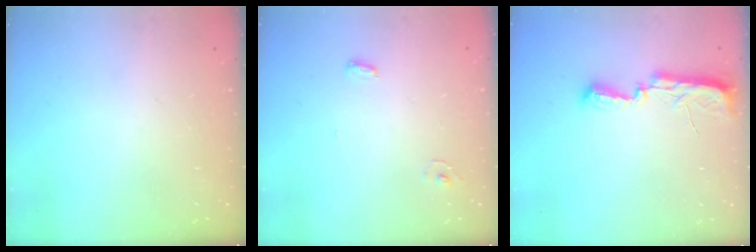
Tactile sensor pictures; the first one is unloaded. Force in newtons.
{"total": 4.4, "press": 3.9, "slide": 2.1}
{"total": 7.7, "press": 7.7, "slide": 0.7}